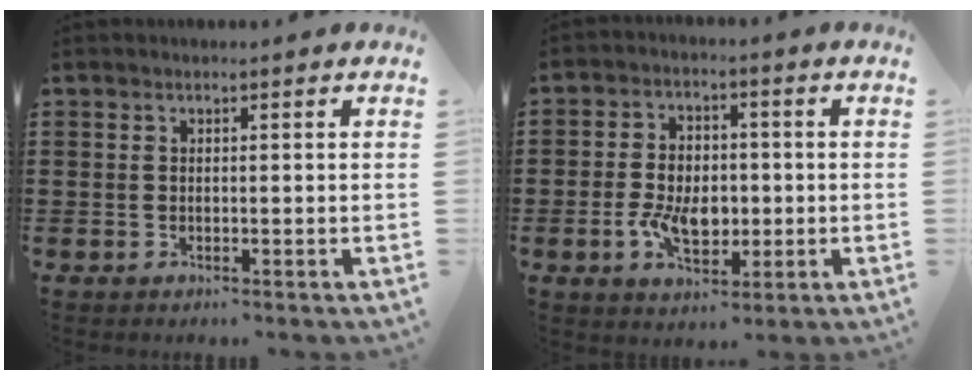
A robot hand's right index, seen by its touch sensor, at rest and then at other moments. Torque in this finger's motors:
{"motor_torque": [2.14, 0.00, 0.58, 0.07]}